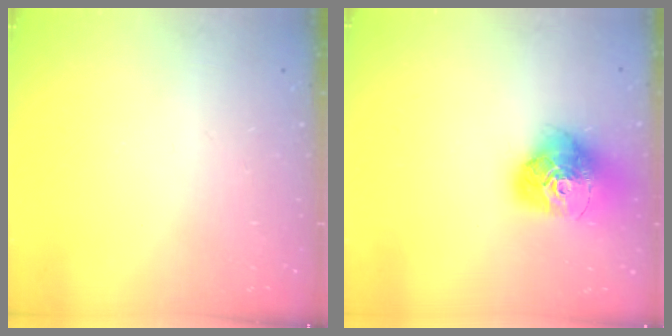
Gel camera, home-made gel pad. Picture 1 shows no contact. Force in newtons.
{"total": 18.4, "press": 18.3, "slide": 2.0}